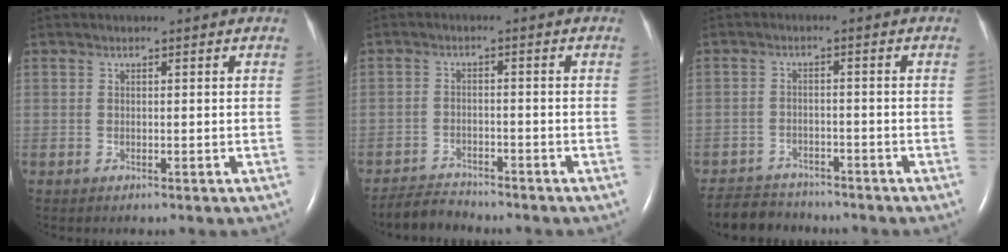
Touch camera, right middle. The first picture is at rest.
{"total": 3.5, "force": [-3.5, 0.3, -0.2], "torque": [-0.001, -0.015, -0.063]}
{"total": 6.4, "force": [-6.0, 2.0, 0.6], "torque": [-0.011, -0.011, -0.099]}